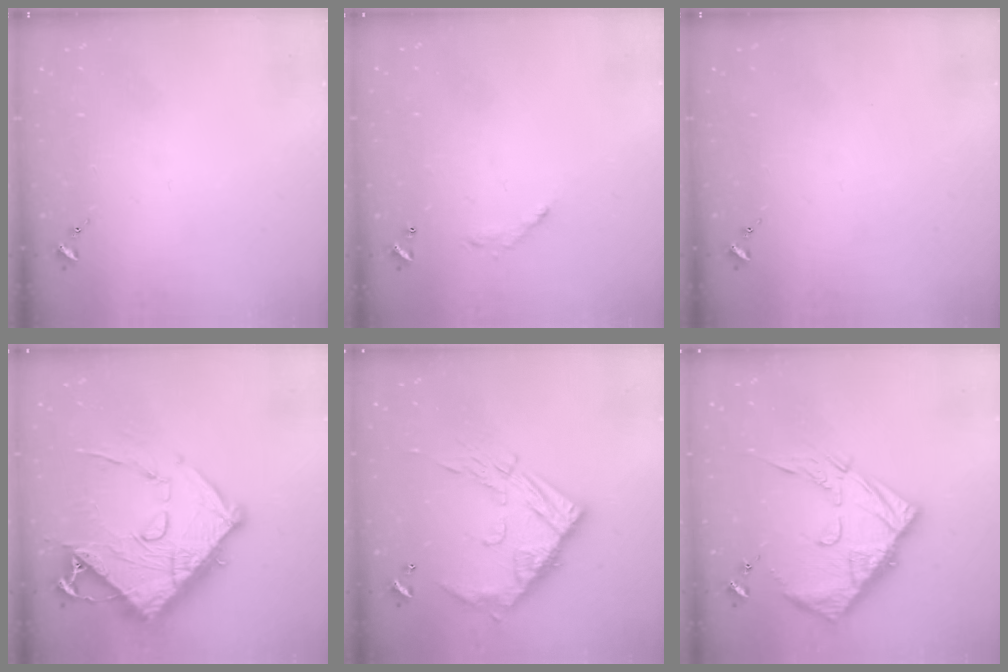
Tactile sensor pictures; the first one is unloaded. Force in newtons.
{"total": 6.2, "press": 6.2, "slide": 0.4}
{"total": 0.0}
{"total": 17.9, "press": 17.8, "slide": 2.0}
{"total": 17.2, "press": 17.2, "slide": 1.3}
{"total": 16.8, "press": 16.7, "slide": 1.7}